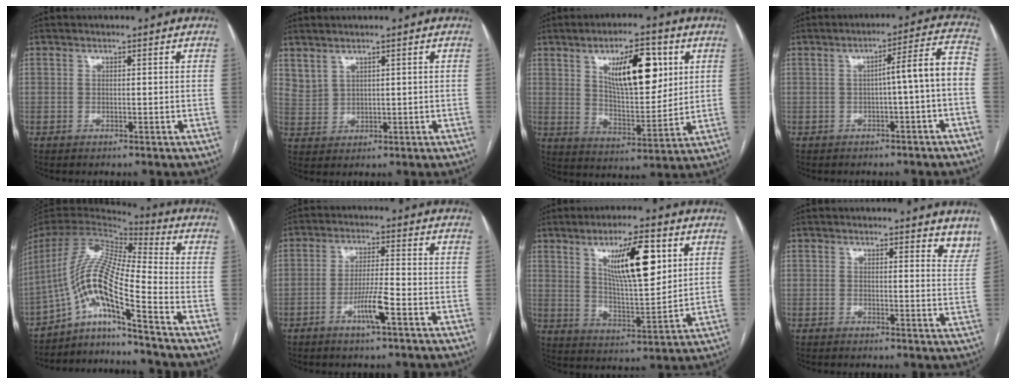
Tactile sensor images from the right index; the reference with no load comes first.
{"total": 3.1, "force": [2.6, 1.5, 0.9], "torque": [-0.021, 0.000, 0.062]}
{"total": 13.5, "force": [5.2, 4.7, 11.5], "torque": [-0.186, 0.005, 0.092]}
{"total": 6.9, "force": [-1.3, 0.0, 6.8], "torque": [-0.089, 0.027, -0.016]}
{"total": 12.9, "force": [-8.4, -0.5, 9.8], "torque": [-0.195, 0.020, -0.156]}
{"total": 5.9, "force": [-2.8, 0.1, 5.1], "torque": [-0.098, -0.005, -0.052]}
{"total": 12.7, "force": [5.2, 2.7, 11.2], "torque": [-0.192, -0.001, 0.095]}
{"total": 7.0, "force": [6.3, 2.0, 2.4], "torque": [0.000, -0.026, 0.049]}